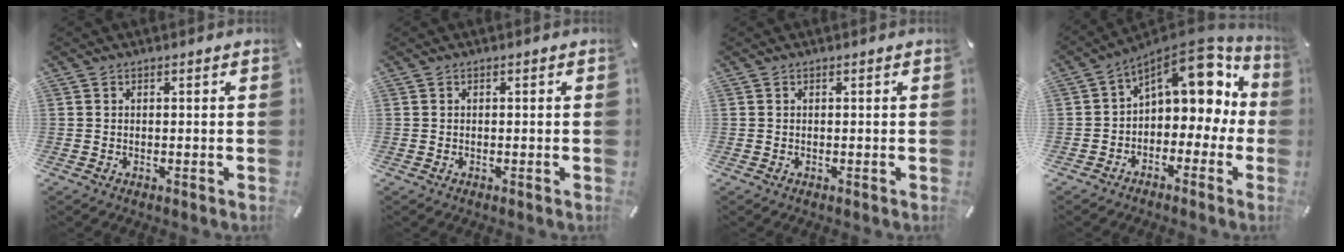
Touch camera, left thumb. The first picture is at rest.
{"total": 0.0}
{"total": 0.0}
{"total": 12.2, "force": [7.0, 7.1, 7.0], "torque": [-0.101, -0.056, 0.124]}